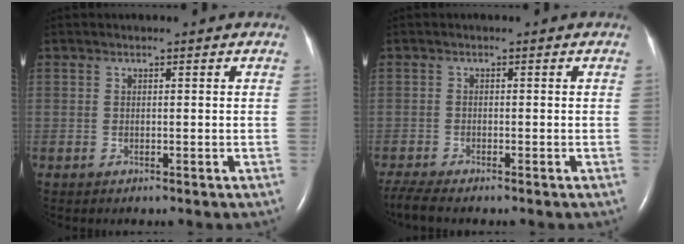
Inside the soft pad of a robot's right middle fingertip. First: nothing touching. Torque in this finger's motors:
{"motor_torque": [0.05, 0.01, 0.03, 0.01]}